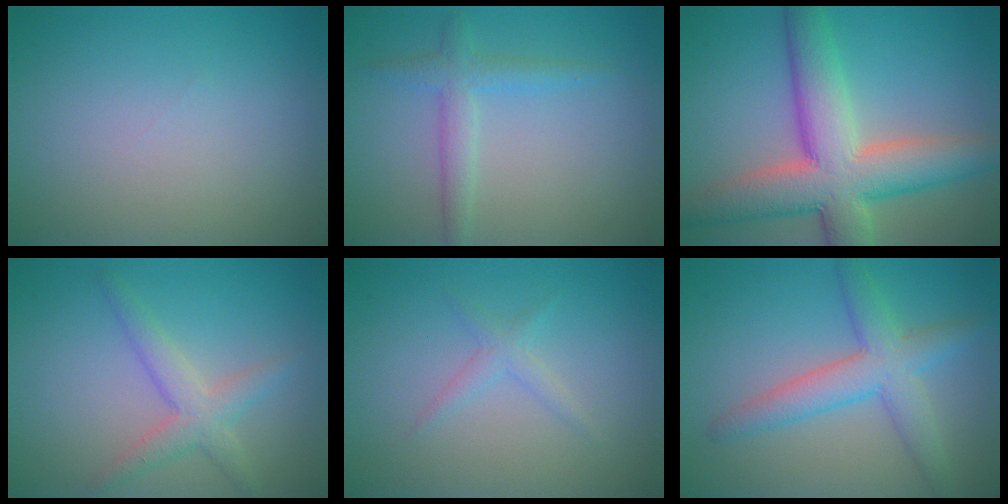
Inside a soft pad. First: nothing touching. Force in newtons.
{"total": 2.5, "press": 2.5, "slide": 0.1}
{"total": 9.8, "press": 9.8, "slide": 0.5}
{"total": 3.1, "press": 3.1, "slide": 0.1}
{"total": 1.3, "press": 1.3, "slide": 0.0}
{"total": 4.7, "press": 4.7, "slide": 0.1}